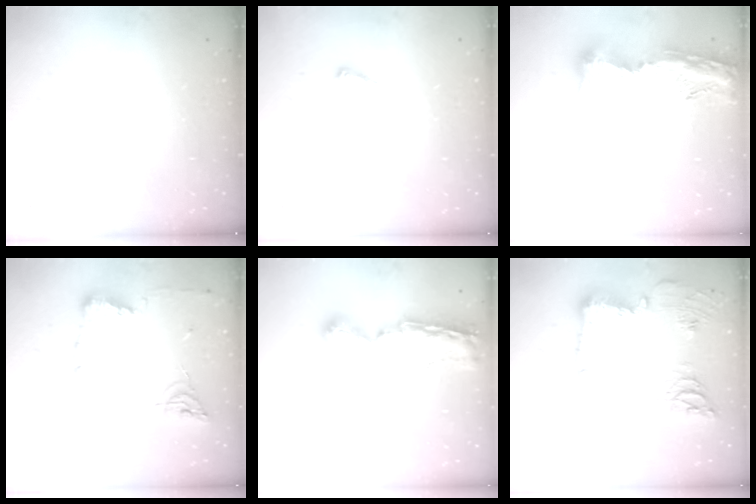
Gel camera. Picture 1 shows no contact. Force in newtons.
{"total": 6.0, "press": 6.0, "slide": 0.6}
{"total": 15.6, "press": 15.5, "slide": 1.6}
{"total": 12.0, "press": 11.9, "slide": 1.6}
{"total": 9.3, "press": 9.3, "slide": 1.0}
{"total": 18.8, "press": 18.6, "slide": 2.3}